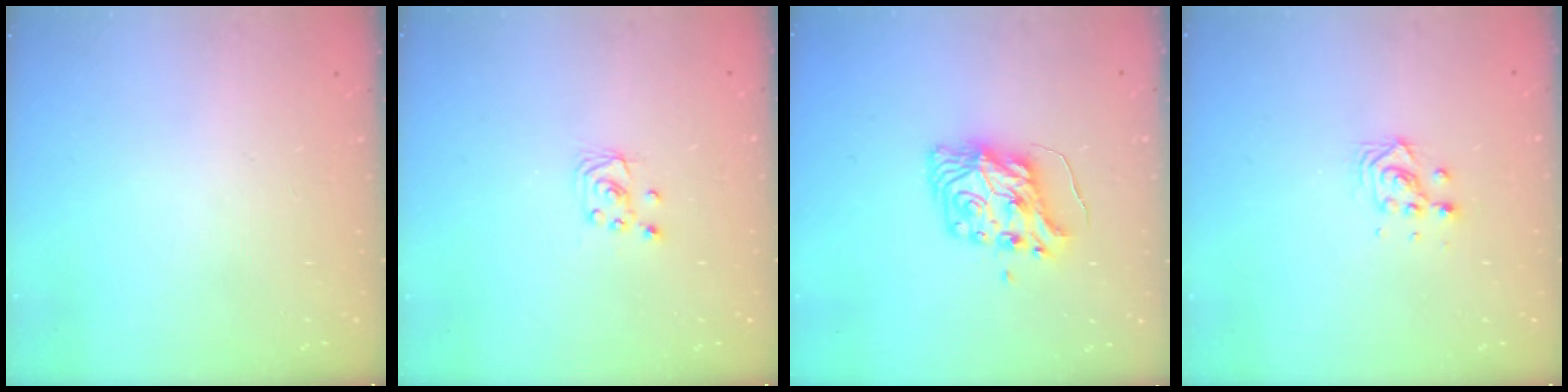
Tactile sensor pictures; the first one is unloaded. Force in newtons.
{"total": 2.7, "press": 2.7, "slide": 0.2}
{"total": 8.9, "press": 8.9, "slide": 0.3}
{"total": 4.5, "press": 4.5, "slide": 0.2}